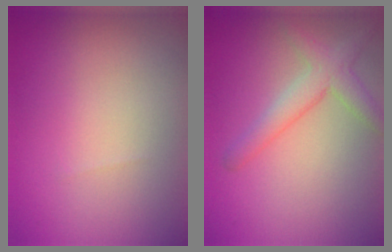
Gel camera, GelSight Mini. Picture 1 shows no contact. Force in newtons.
{"total": 3.0, "press": 3.0, "slide": 0.2}